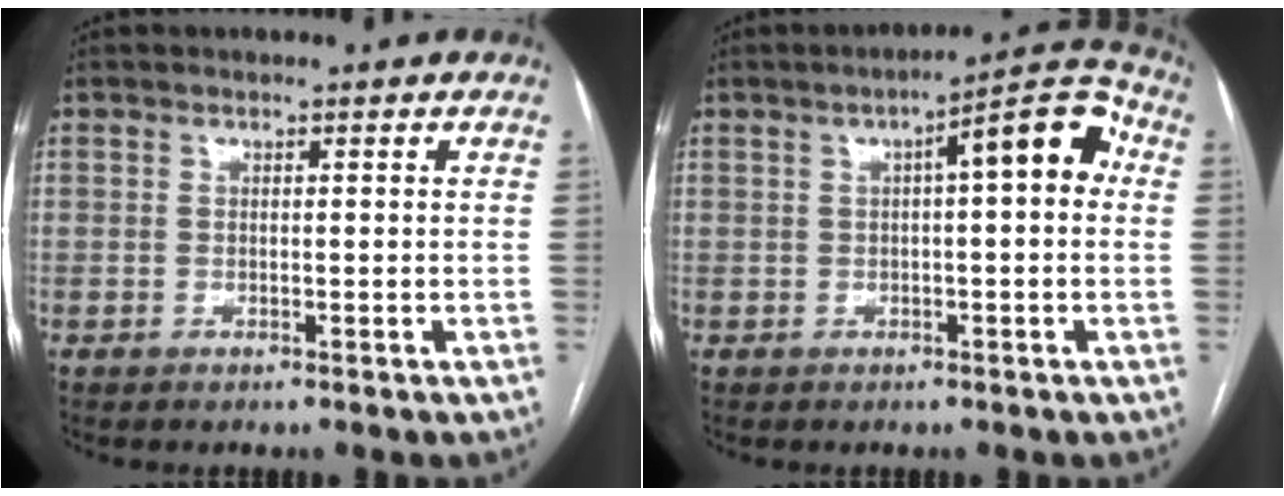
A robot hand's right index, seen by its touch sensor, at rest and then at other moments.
{"total": 9.5, "force": [1.8, 1.9, 9.1], "torque": [-0.126, 0.036, 0.019]}